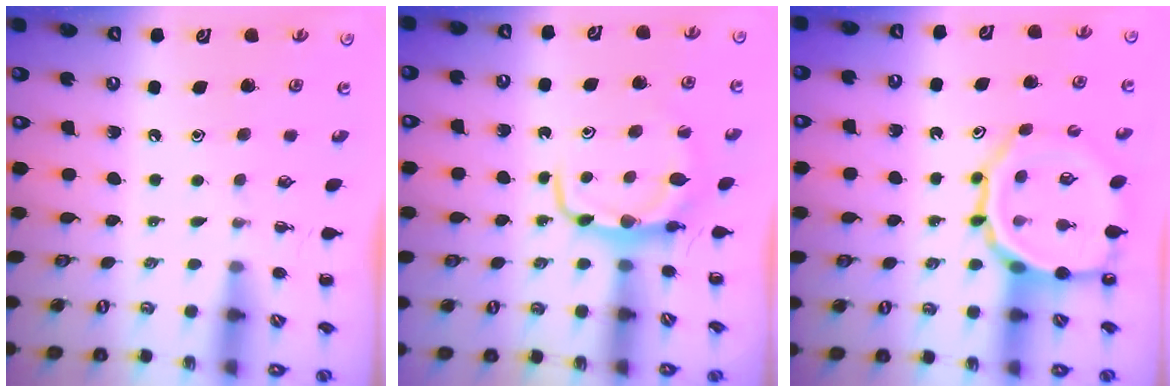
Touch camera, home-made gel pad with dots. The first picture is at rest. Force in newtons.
{"total": 6.6, "press": 6.5, "slide": 0.8}
{"total": 14.6, "press": 14.4, "slide": 2.3}